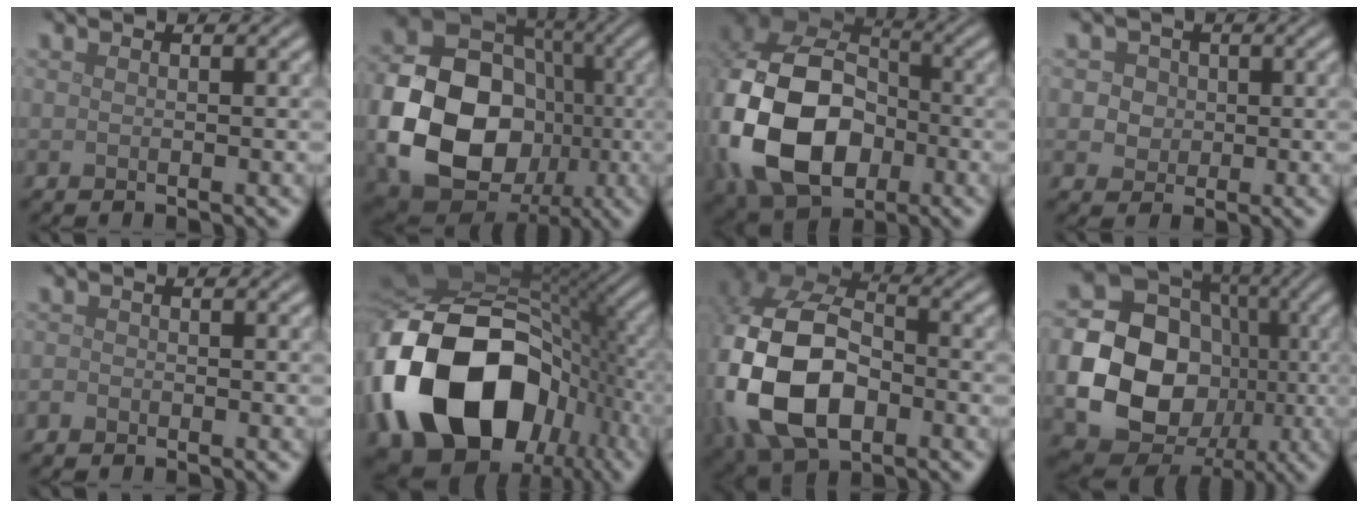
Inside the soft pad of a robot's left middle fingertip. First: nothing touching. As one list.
[{"total": 14.1, "force": [-2.7, 11.1, 8.3], "torque": [-0.155, -0.013, -0.050]}, {"total": 15.0, "force": [-2.9, 10.9, 9.8], "torque": [-0.235, -0.036, -0.052]}, {"total": 4.4, "force": [1.3, 3.8, 1.8], "torque": [-0.015, 0.021, 0.010]}, {"total": 0.7, "force": [-0.5, 0.5, 0.1], "torque": [0.002, -0.003, -0.011]}, {"total": 19.8, "force": [-5.4, 14.3, 12.6], "torque": [-0.276, -0.025, -0.092]}, {"total": 13.1, "force": [-3.2, 8.7, 9.3], "torque": [-0.224, -0.024, -0.064]}, {"total": 17.7, "force": [-1.9, 15.6, 8.2], "torque": [-0.161, -0.013, -0.058]}]